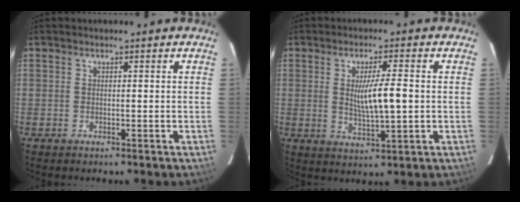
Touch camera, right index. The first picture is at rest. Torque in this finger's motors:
{"motor_torque": [0.60, 0.38, 0.24, 0.09]}